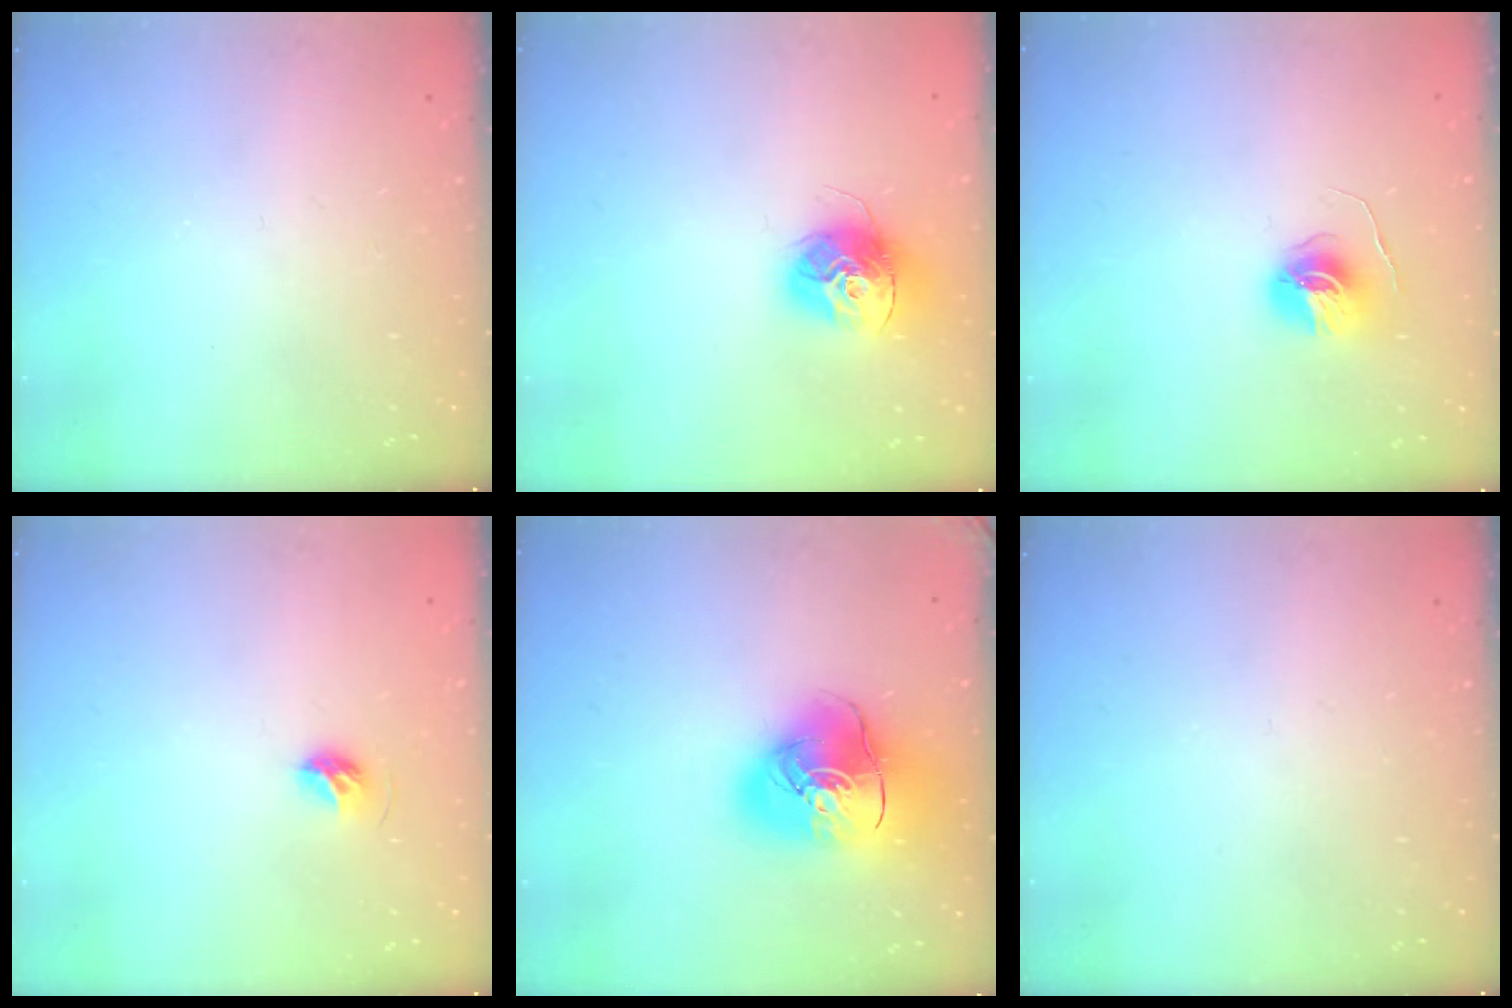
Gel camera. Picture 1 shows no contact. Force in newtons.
{"total": 13.7, "press": 13.6, "slide": 1.3}
{"total": 6.7, "press": 6.7, "slide": 0.4}
{"total": 5.3, "press": 5.2, "slide": 0.9}
{"total": 18.1, "press": 17.9, "slide": 2.7}
{"total": 0.0}